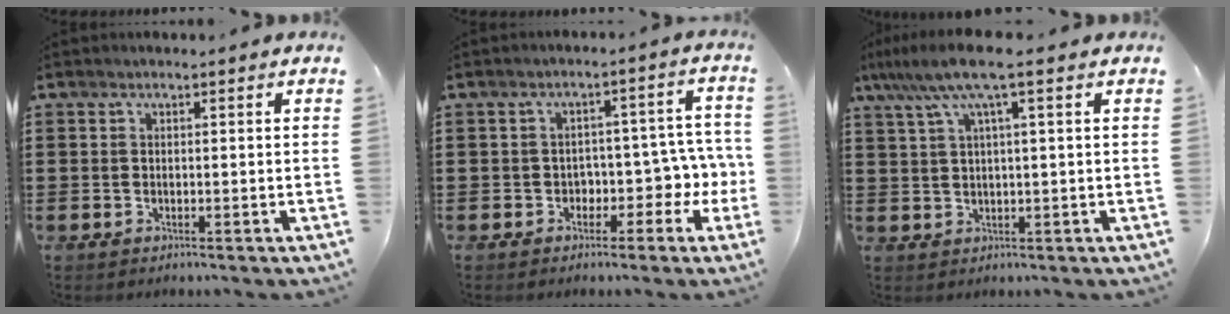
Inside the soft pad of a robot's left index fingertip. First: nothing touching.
{"total": 3.9, "force": [-0.9, 3.4, 1.6], "torque": [-0.042, -0.010, -0.024]}
{"total": 6.8, "force": [2.9, 0.5, 6.1], "torque": [-0.131, 0.000, 0.046]}